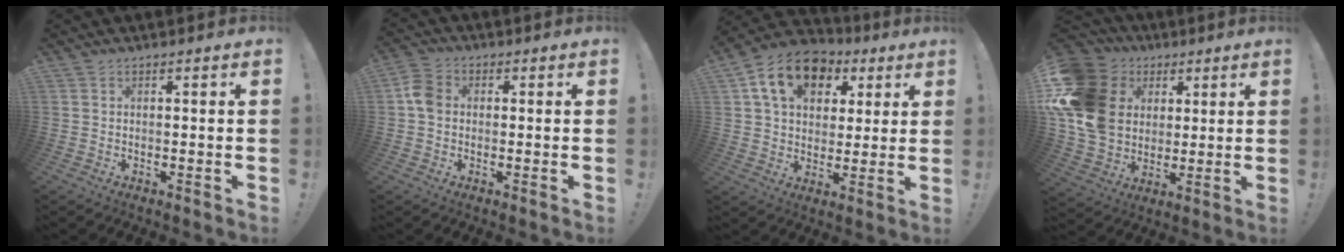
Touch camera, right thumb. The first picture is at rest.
{"total": 6.6, "force": [0.1, 5.0, 4.2], "torque": [-0.084, 0.016, 0.006]}
{"total": 15.5, "force": [6.7, 11.0, 8.7], "torque": [-0.130, -0.019, 0.125]}
{"total": 21.0, "force": [4.7, 16.6, 11.9], "torque": [-0.235, -0.015, 0.103]}